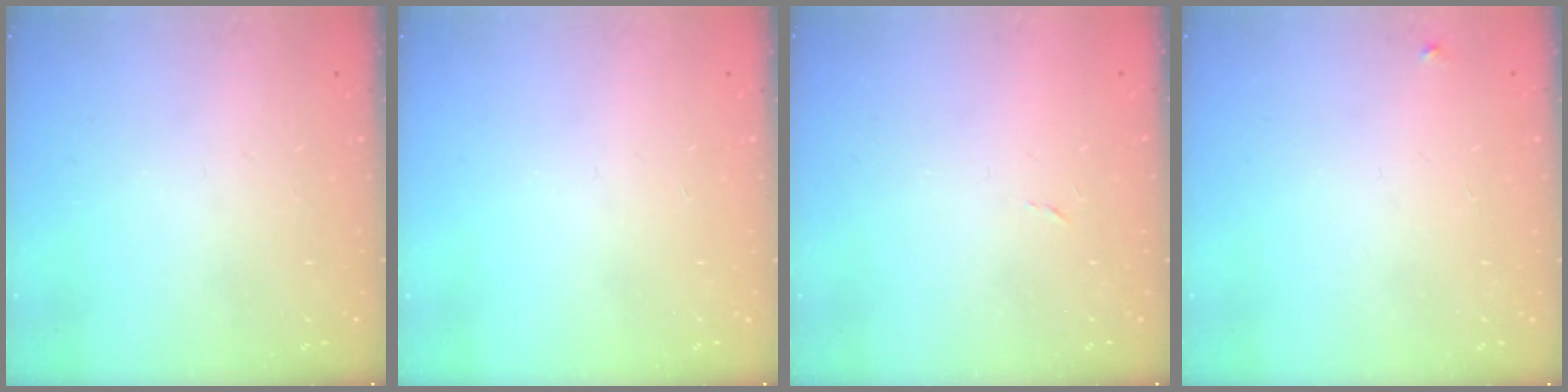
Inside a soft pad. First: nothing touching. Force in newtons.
{"total": 0.0}
{"total": 2.4, "press": 2.4, "slide": 0.4}
{"total": 3.3, "press": 3.3, "slide": 0.4}